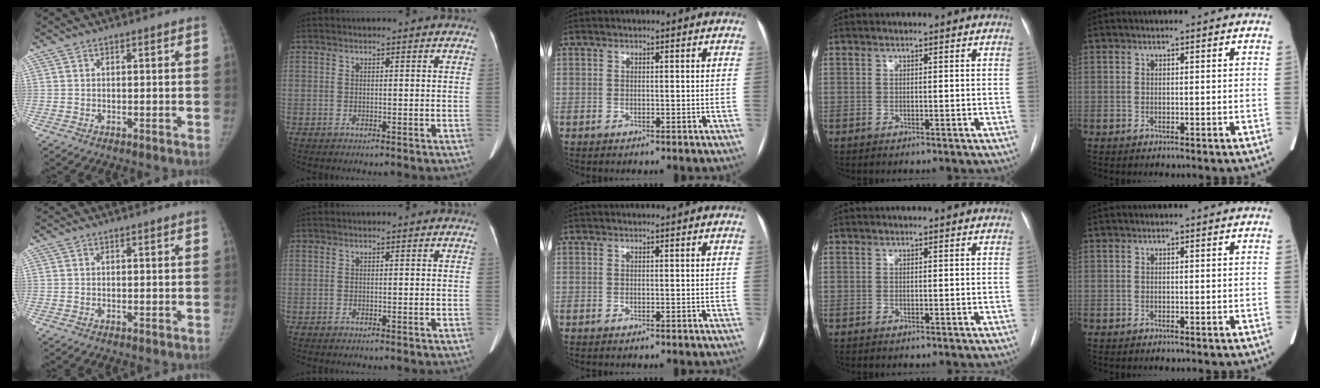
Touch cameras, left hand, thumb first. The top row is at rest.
{}